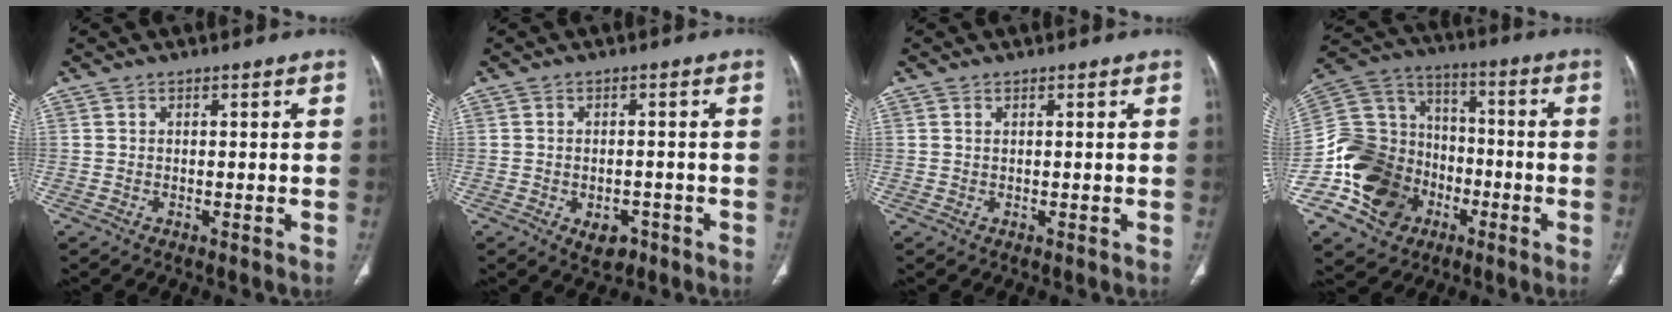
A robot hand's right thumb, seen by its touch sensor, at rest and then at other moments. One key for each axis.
{"total": 5.8, "fx": -2.8, "fy": 3.9, "fz": 3.3, "tx": -0.027, "ty": 0.016, "tz": -0.031}
{"total": 0.5, "fx": 0.3, "fy": 0.2, "fz": 0.4, "tx": -0.011, "ty": 0.003, "tz": 0.006}
{"total": 19.8, "fx": -7.5, "fy": 16.4, "fz": 8.2, "tx": -0.133, "ty": 0.079, "tz": -0.126}